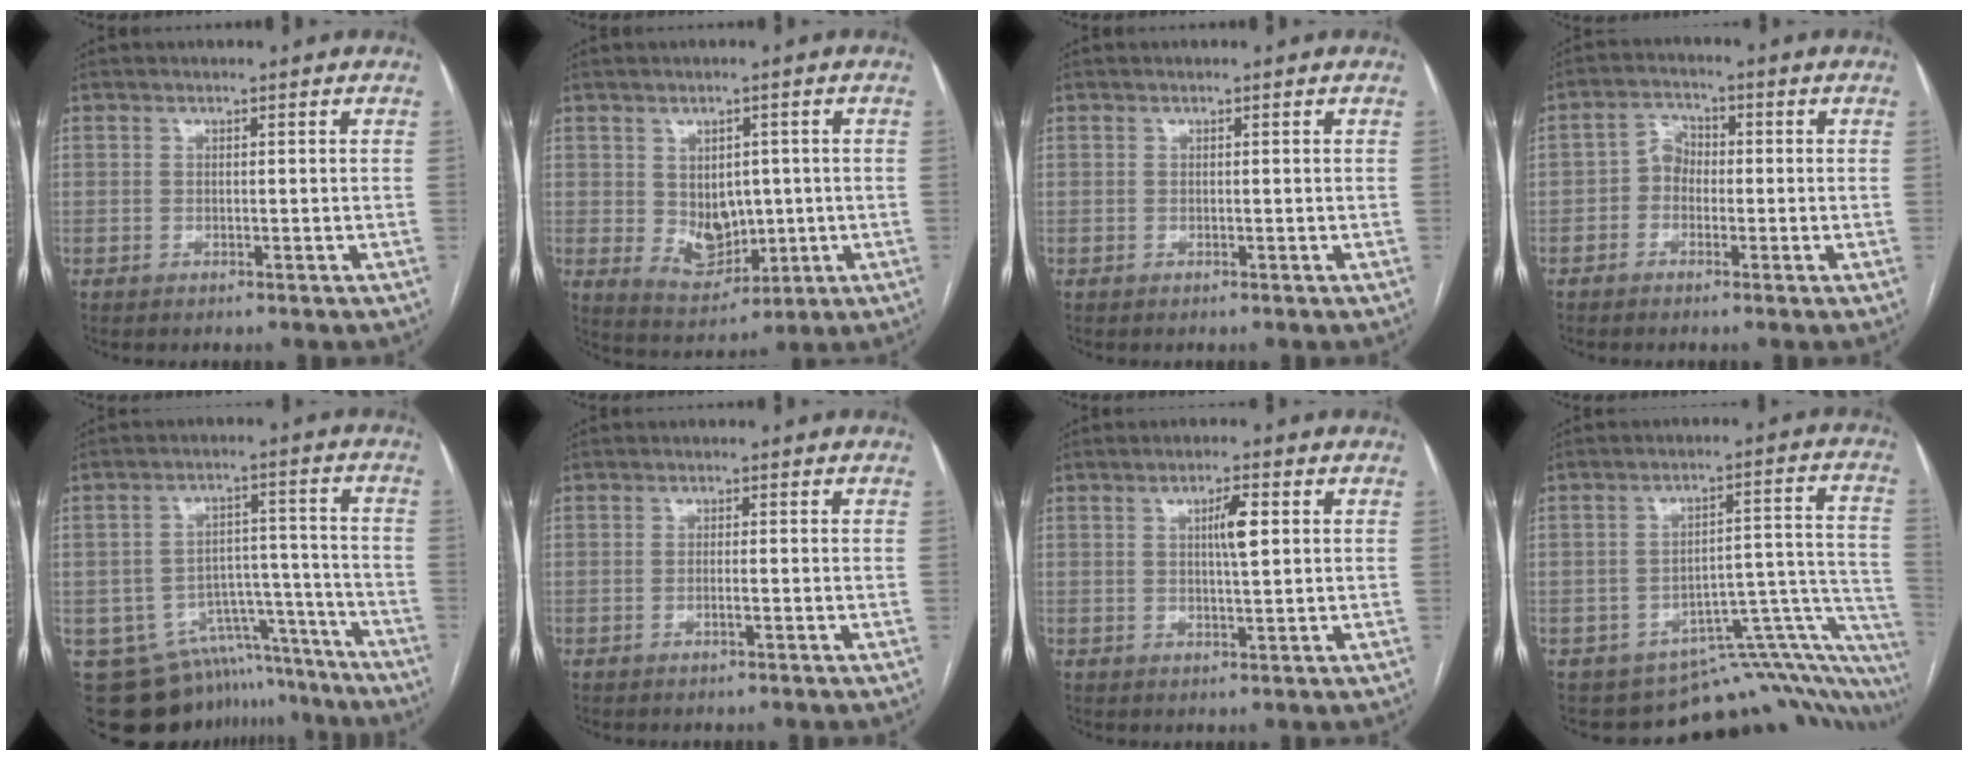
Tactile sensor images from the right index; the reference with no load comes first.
{"total": 7.0, "force": [0.1, 4.9, 5.0], "torque": [-0.084, -0.001, 0.024]}
{"total": 0.0}
{"total": 3.2, "force": [-0.7, 2.7, 1.6], "torque": [-0.022, 0.016, -0.022]}
{"total": 15.3, "force": [-13.1, 7.2, 3.2], "torque": [-0.034, 0.059, -0.172]}
{"total": 1.1, "force": [-0.4, 0.0, 1.0], "torque": [-0.019, 0.000, -0.007]}
{"total": 3.8, "force": [1.0, 0.4, 3.7], "torque": [-0.065, 0.003, 0.016]}
{"total": 16.7, "force": [-13.4, 6.5, 7.4], "torque": [0.004, 0.094, -0.146]}